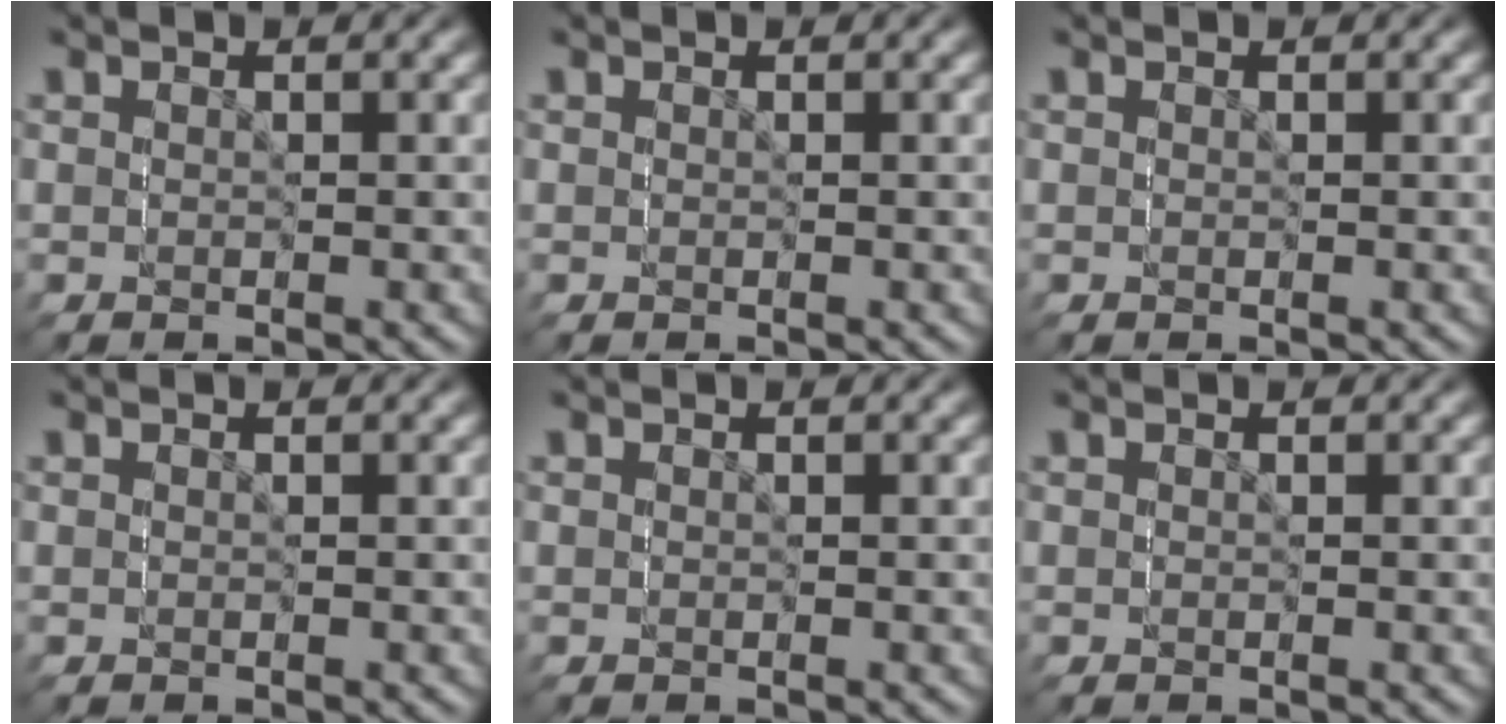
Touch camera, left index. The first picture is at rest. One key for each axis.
{"total": 0.0}
{"total": 0.0}
{"total": 0.0}
{"total": 0.0}
{"total": 0.0}